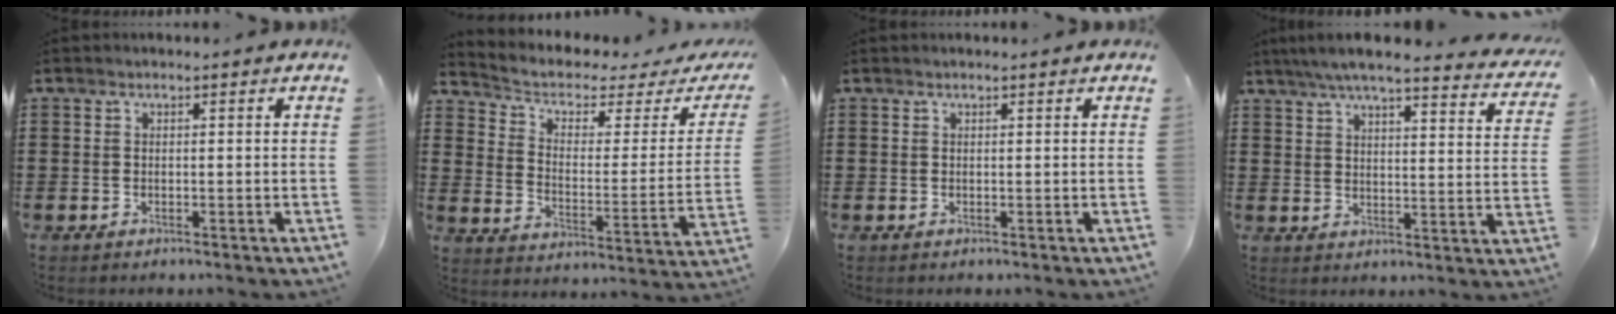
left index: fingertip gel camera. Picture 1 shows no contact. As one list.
[{"total": 3.2, "force": [1.8, 1.6, 2.1], "torque": [-0.056, -0.016, 0.023]}, {"total": 0.0}, {"total": 5.9, "force": [5.0, 0.1, 3.1], "torque": [-0.079, -0.026, 0.084]}]